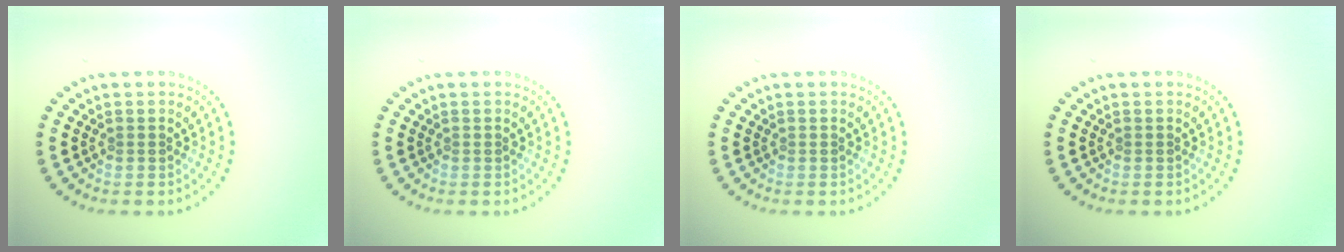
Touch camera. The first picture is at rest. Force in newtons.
{"total": 0.0}
{"total": 0.0}
{"total": 0.0}